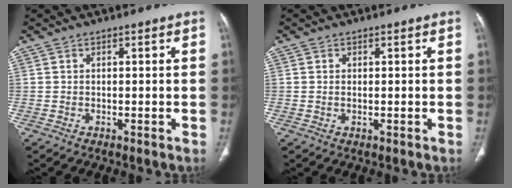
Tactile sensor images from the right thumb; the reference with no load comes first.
{"total": 0.6, "force": [0.1, 0.3, 0.5], "torque": [-0.015, 0.000, 0.004]}